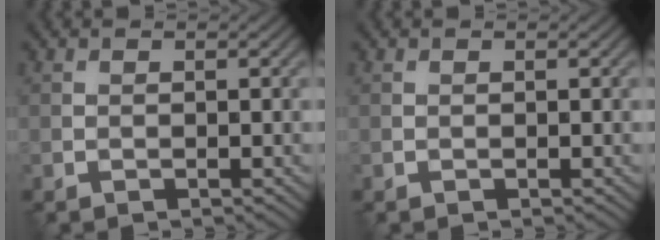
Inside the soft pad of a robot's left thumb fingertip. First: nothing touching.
{"total": 0.0}